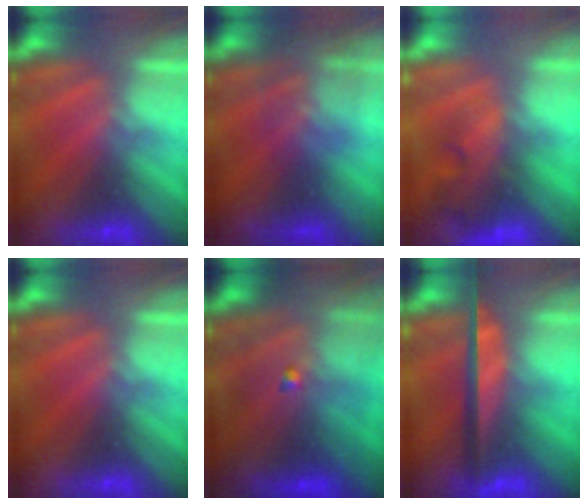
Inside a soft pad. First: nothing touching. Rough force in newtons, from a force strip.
{"total": 1.5}
{"total": 11.2}
{"total": 0.0}
{"total": 7.0}
{"total": 9.2}